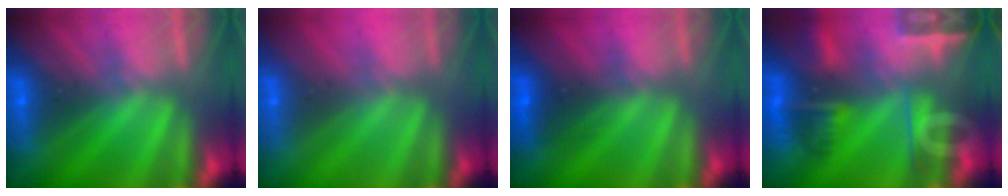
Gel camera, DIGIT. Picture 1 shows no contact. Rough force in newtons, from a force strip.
{"total": 2.9}
{"total": 2.7}
{"total": 10.8}